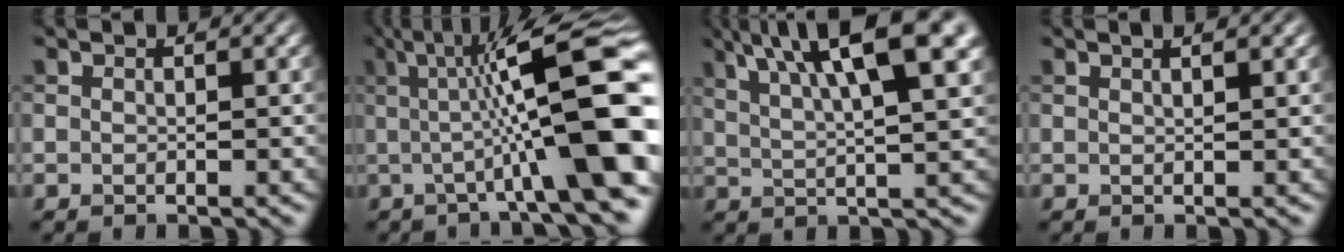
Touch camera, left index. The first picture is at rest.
{"total": 12.9, "force": [0.2, 2.1, 12.7], "torque": [-0.168, 0.020, 0.000]}
{"total": 12.5, "force": [6.9, 3.4, 9.9], "torque": [-0.134, 0.023, 0.099]}
{"total": 1.7, "force": [1.2, 0.5, 1.1], "torque": [-0.008, 0.001, 0.008]}